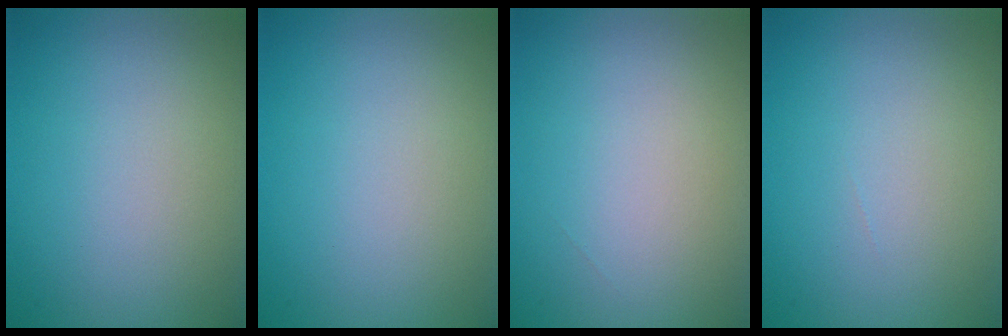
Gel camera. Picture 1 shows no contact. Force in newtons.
{"total": 0.0}
{"total": 0.0}
{"total": 0.0}